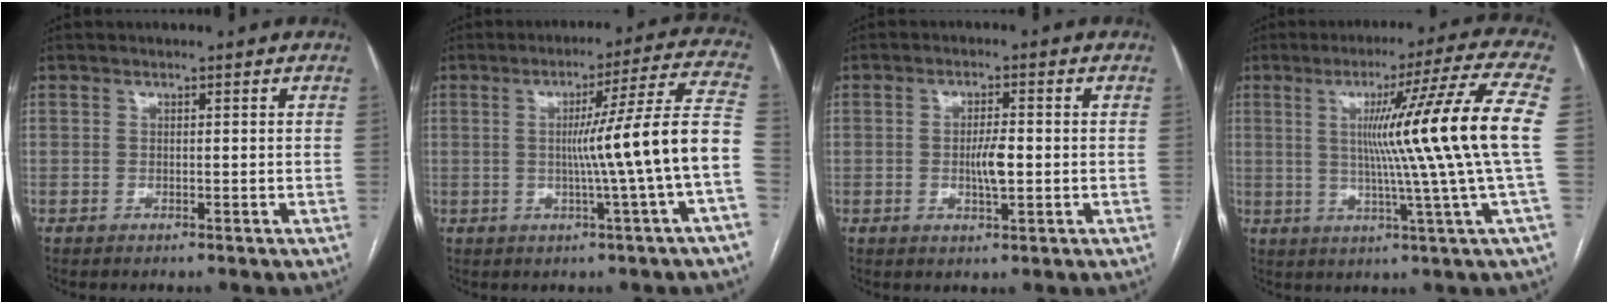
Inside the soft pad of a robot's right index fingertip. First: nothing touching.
{"total": 13.5, "force": [-1.9, -3.0, 13.1], "torque": [-0.173, 0.007, -0.031]}
{"total": 3.8, "force": [-0.5, 0.6, 3.7], "torque": [-0.068, -0.002, -0.006]}
{"total": 16.7, "force": [1.3, -3.9, 16.2], "torque": [-0.228, -0.006, 0.011]}